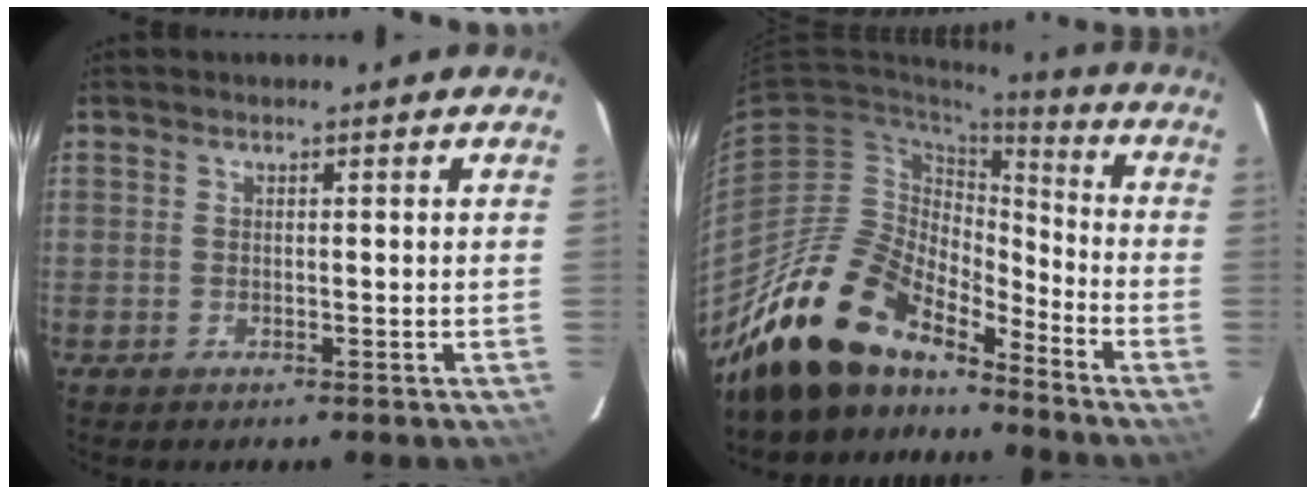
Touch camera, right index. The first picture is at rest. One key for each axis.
{"total": 17.6, "fx": -14.9, "fy": 6.6, "fz": 6.5, "tx": -0.129, "ty": 0.013, "tz": -0.267}